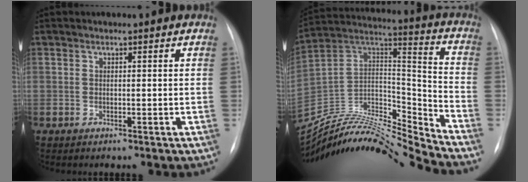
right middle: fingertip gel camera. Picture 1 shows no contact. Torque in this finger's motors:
{"motor_torque": [-0.49, -0.46, -0.18, 0.00]}